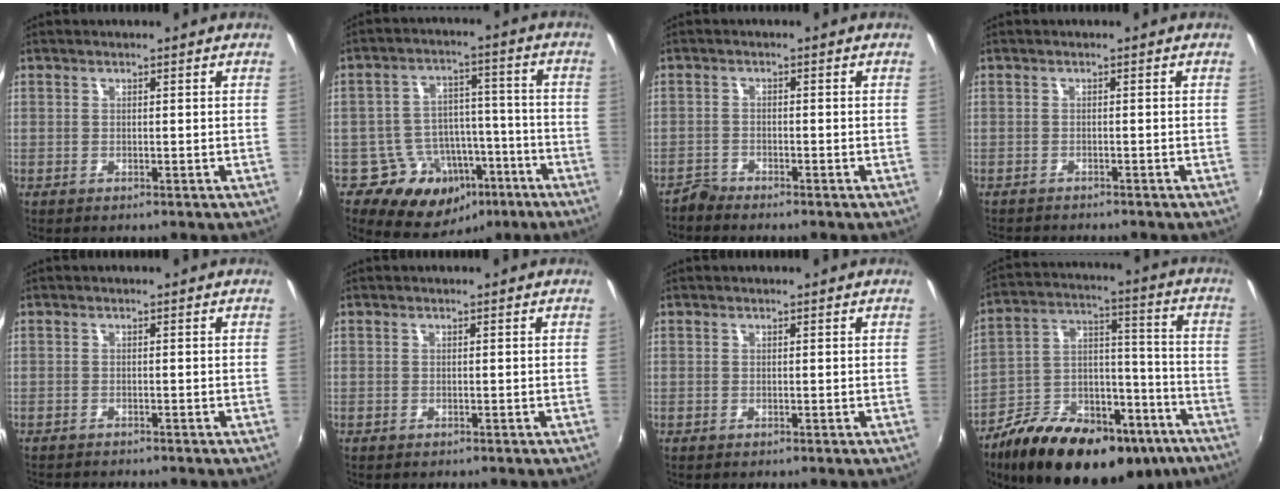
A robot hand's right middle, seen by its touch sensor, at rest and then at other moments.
{"total": 13.1, "force": [-7.1, 10.0, 4.7], "torque": [-0.096, 0.034, -0.079]}
{"total": 2.2, "force": [-2.2, 0.2, -0.3], "torque": [0.000, -0.006, -0.049]}
{"total": 3.4, "force": [-3.2, 0.4, 0.9], "torque": [-0.029, -0.016, -0.052]}
{"total": 2.6, "force": [-2.5, 0.2, 0.7], "torque": [-0.023, -0.014, -0.040]}
{"total": 0.0}
{"total": 0.0}
{"total": 28.7, "force": [-19.2, 13.7, 16.2], "torque": [-0.282, 0.022, -0.276]}